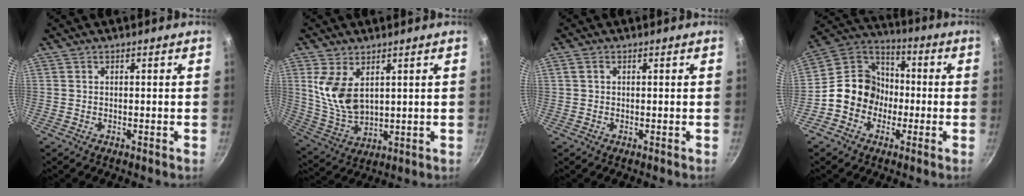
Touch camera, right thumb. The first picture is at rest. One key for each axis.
{"total": 10.2, "fx": 3.3, "fy": 5.9, "fz": 7.6, "tx": -0.145, "ty": -0.030, "tz": 0.078}
{"total": 1.1, "fx": 0.2, "fy": 0.9, "fz": 0.7, "tx": -0.013, "ty": 0.005, "tz": 0.004}
{"total": 12.5, "fx": -2.7, "fy": 11.0, "fz": 5.4, "tx": -0.042, "ty": 0.046, "tz": -0.069}